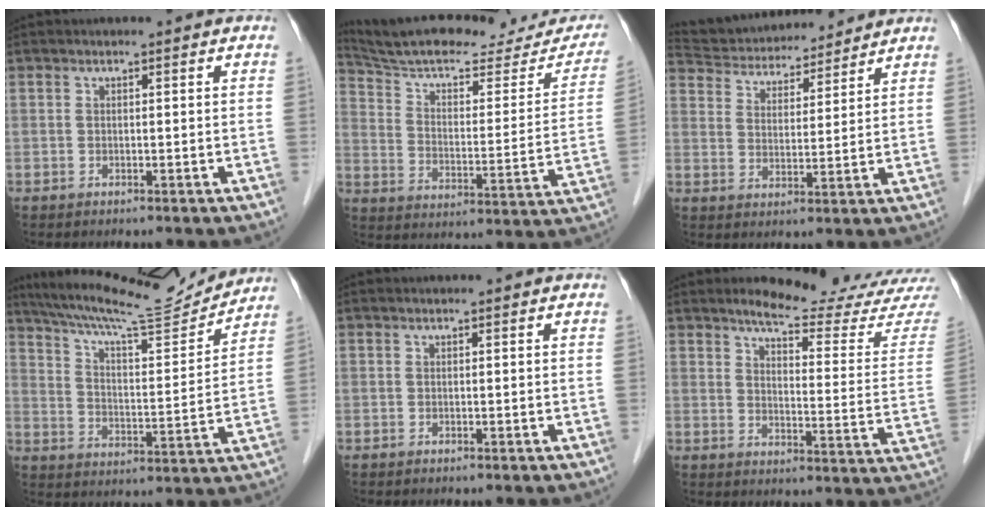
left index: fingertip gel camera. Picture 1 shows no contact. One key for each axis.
{"total": 27.2, "fx": 24.3, "fy": 6.2, "fz": 10.4, "tx": -0.158, "ty": -0.024, "tz": 0.324}
{"total": 14.3, "fx": 13.4, "fy": 3.4, "fz": 3.7, "tx": -0.067, "ty": 0.031, "tz": 0.219}
{"total": 17.6, "fx": 16.5, "fy": 1.0, "fz": 6.0, "tx": -0.112, "ty": -0.010, "tz": 0.249}
{"total": 0.0}
{"total": 17.5, "fx": 16.5, "fy": 0.3, "fz": 5.9, "tx": -0.077, "ty": -0.098, "tz": 0.188}